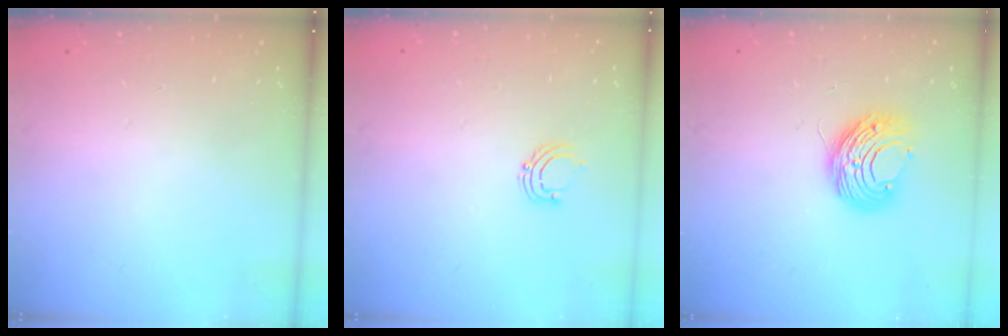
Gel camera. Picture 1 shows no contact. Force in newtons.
{"total": 4.1, "press": 4.0, "slide": 0.4}
{"total": 9.1, "press": 9.1, "slide": 0.5}